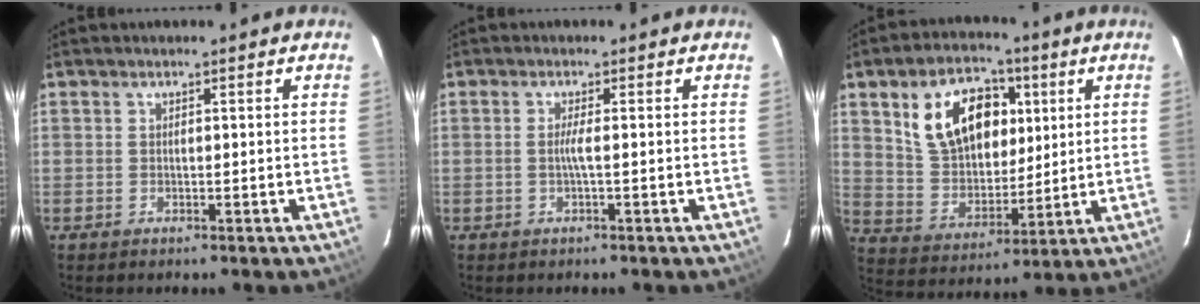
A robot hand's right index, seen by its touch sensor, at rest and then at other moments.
{"total": 1.4, "force": [-0.3, -0.5, 1.3], "torque": [-0.023, -0.003, -0.008]}
{"total": 16.0, "force": [5.6, 10.3, 10.8], "torque": [-0.208, 0.029, 0.117]}